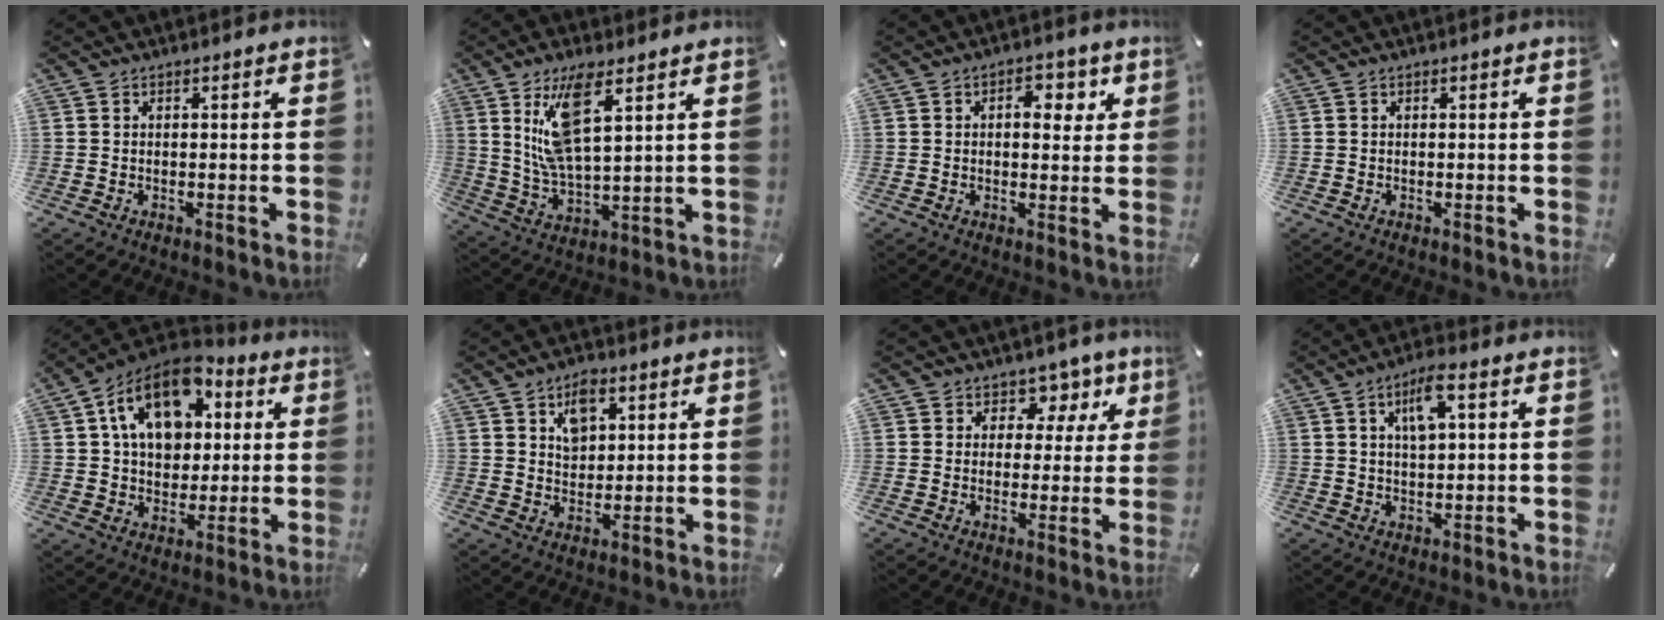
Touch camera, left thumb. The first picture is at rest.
{"total": 12.8, "force": [6.2, 4.2, 10.4], "torque": [-0.214, -0.007, 0.109]}
{"total": 5.9, "force": [1.6, 3.9, 4.2], "torque": [-0.036, -0.009, 0.013]}
{"total": 0.0}
{"total": 16.4, "force": [5.9, 11.9, 9.6], "torque": [-0.171, -0.013, 0.108]}
{"total": 6.2, "force": [2.9, 4.7, 2.9], "torque": [-0.031, -0.007, 0.046]}
{"total": 7.5, "force": [3.4, 6.1, 2.8], "torque": [-0.023, -0.026, 0.054]}
{"total": 6.6, "force": [2.6, 2.1, 5.6], "torque": [-0.107, 0.005, 0.042]}